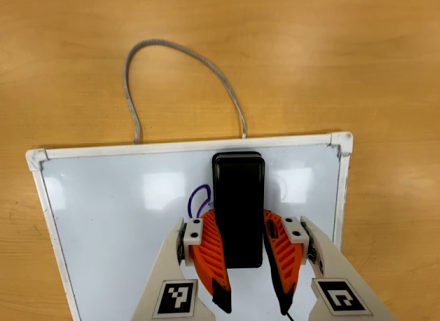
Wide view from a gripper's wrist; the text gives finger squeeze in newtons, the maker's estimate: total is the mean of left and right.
{"total": 14.7, "left": 13.7, "right": 15.6}